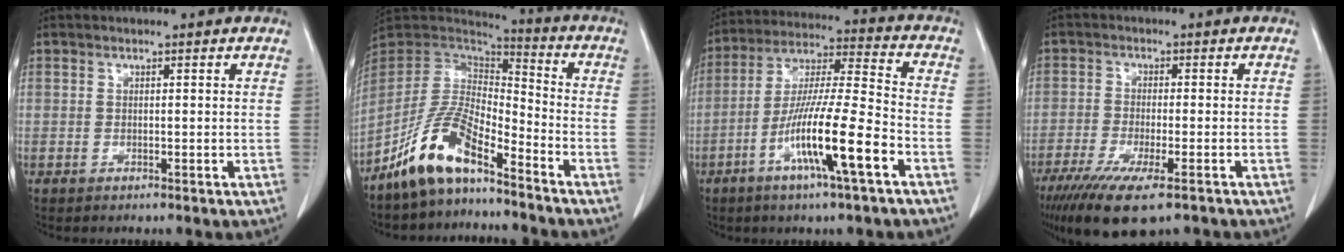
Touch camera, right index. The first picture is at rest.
{"total": 11.9, "force": [-8.5, 3.4, 7.7], "torque": [-0.168, 0.016, -0.165]}
{"total": 14.9, "force": [-6.3, 0.2, 13.5], "torque": [-0.255, -0.009, -0.115]}
{"total": 12.5, "force": [-8.8, 2.2, 8.5], "torque": [-0.147, -0.031, -0.139]}